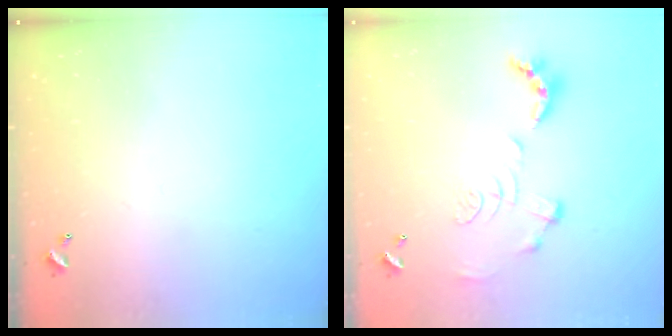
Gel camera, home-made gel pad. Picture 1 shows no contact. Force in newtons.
{"total": 1.2, "press": 0.4, "slide": 1.1}